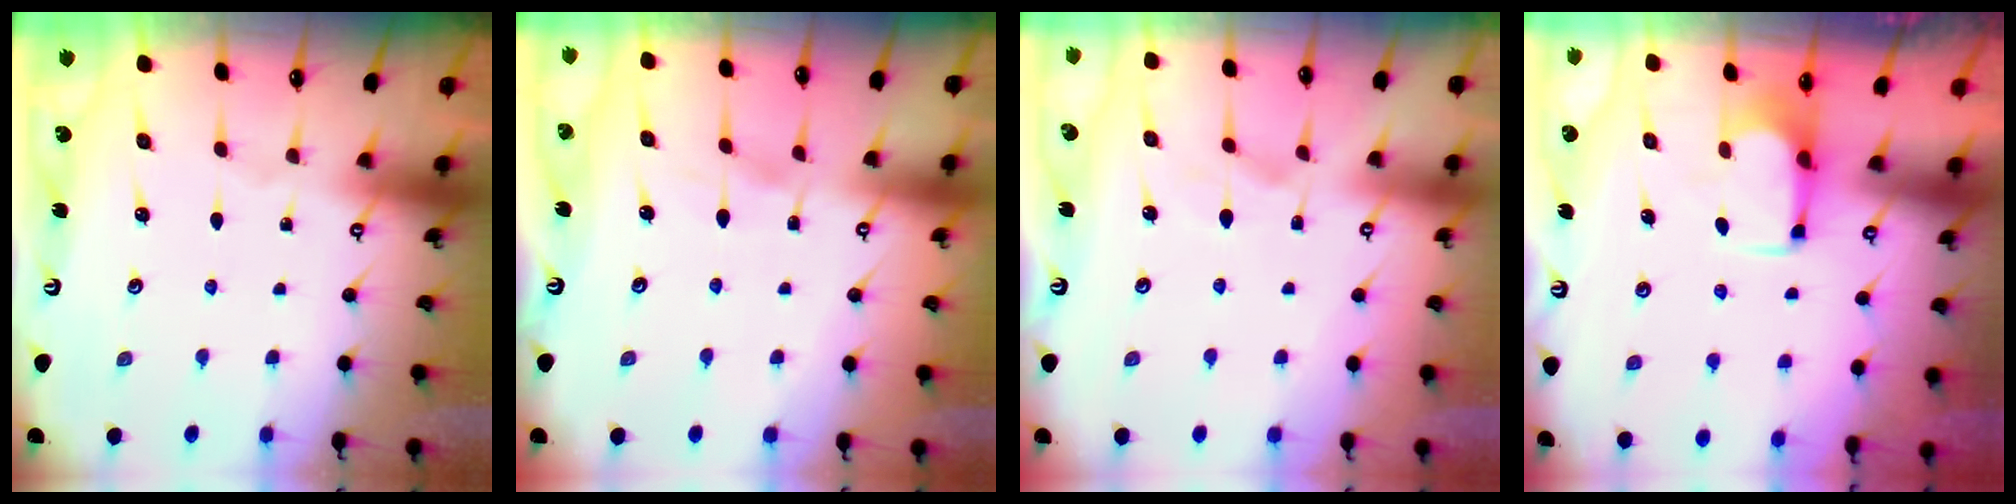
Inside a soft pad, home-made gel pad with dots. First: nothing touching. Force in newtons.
{"total": 3.2, "press": 3.2, "slide": 0.4}
{"total": 1.4, "press": 0.7, "slide": 1.1}
{"total": 2.3, "press": 2.2, "slide": 0.8}